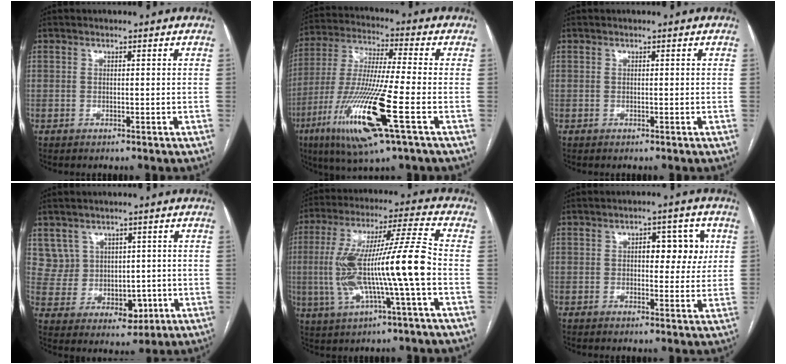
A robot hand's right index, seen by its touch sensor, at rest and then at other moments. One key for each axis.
{"total": 17.4, "fx": -6.8, "fy": 0.5, "fz": 16.0, "tx": -0.342, "ty": -0.031, "tz": -0.126}
{"total": 0.0}
{"total": 8.3, "fx": 2.2, "fy": 7.8, "fz": 1.9, "tx": -0.040, "ty": 0.034, "tz": 0.069}
{"total": 16.3, "fx": -2.4, "fy": 0.3, "fz": 16.1, "tx": -0.308, "ty": 0.017, "tz": -0.041}
{"total": 6.3, "fx": 1.5, "fy": 3.1, "fz": 5.3, "tx": -0.059, "ty": 0.016, "tz": 0.021}